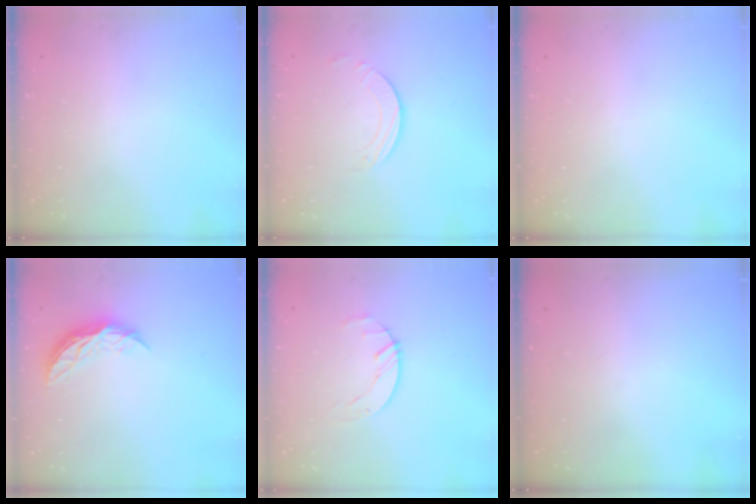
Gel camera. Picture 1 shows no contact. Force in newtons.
{"total": 1.9, "press": 1.9, "slide": 0.1}
{"total": 0.0}
{"total": 8.8, "press": 8.8, "slide": 0.5}
{"total": 1.7, "press": 1.7, "slide": 0.3}
{"total": 0.0}